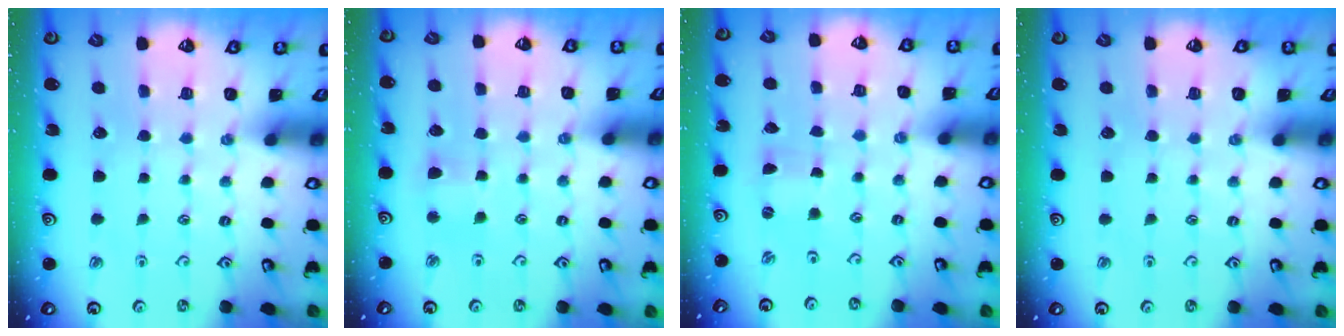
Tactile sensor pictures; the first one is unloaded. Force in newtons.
{"total": 2.6, "press": 2.6, "slide": 0.5}
{"total": 0.0}
{"total": 0.0}